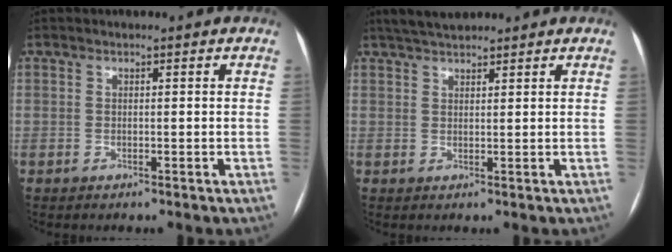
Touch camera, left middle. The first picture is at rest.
{"total": 4.8, "force": [4.2, 1.1, 2.0], "torque": [-0.035, 0.028, 0.073]}